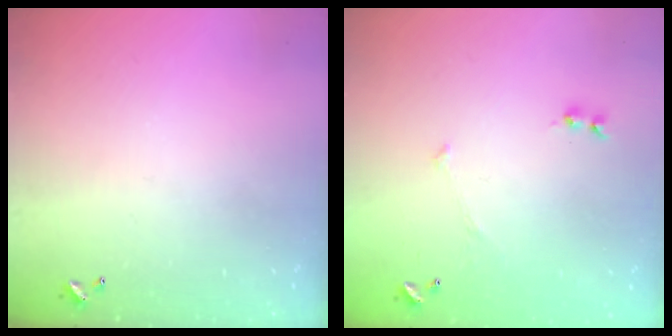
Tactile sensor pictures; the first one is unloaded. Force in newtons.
{"total": 4.8, "press": 4.7, "slide": 0.8}